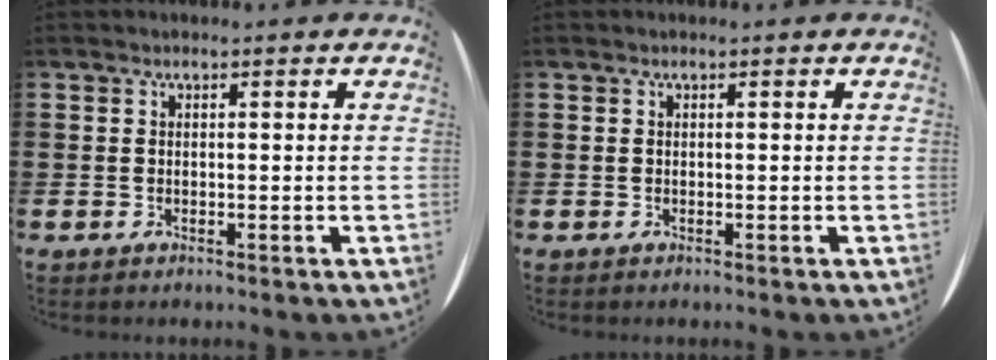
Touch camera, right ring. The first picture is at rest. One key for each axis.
{"total": 0.0}